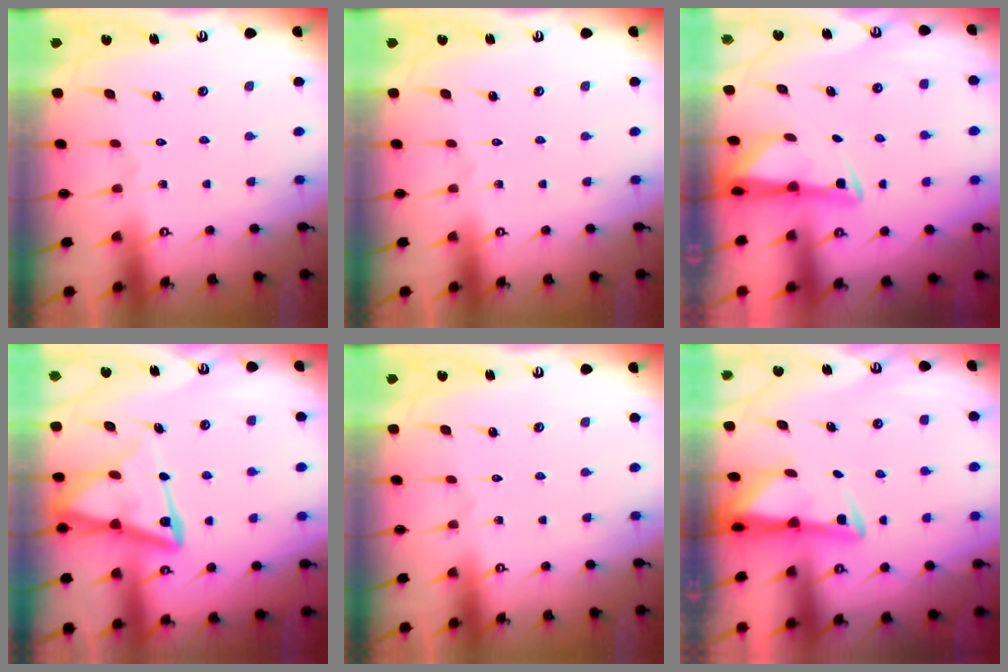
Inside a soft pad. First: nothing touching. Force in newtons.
{"total": 0.0}
{"total": 3.1, "press": 3.1, "slide": 0.5}
{"total": 14.4, "press": 14.3, "slide": 1.5}
{"total": 0.0}
{"total": 3.0, "press": 2.9, "slide": 0.5}